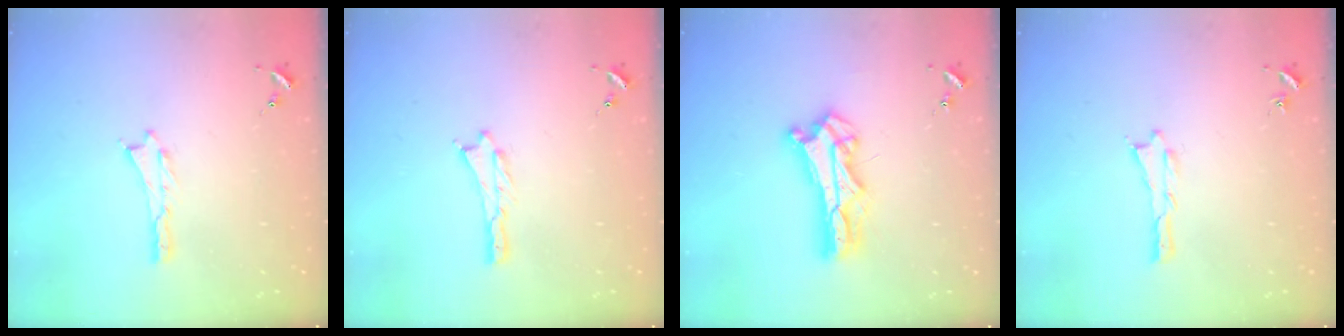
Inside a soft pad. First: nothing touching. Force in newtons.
{"total": 0.0}
{"total": 8.1, "press": 8.0, "slide": 0.6}
{"total": 0.0}